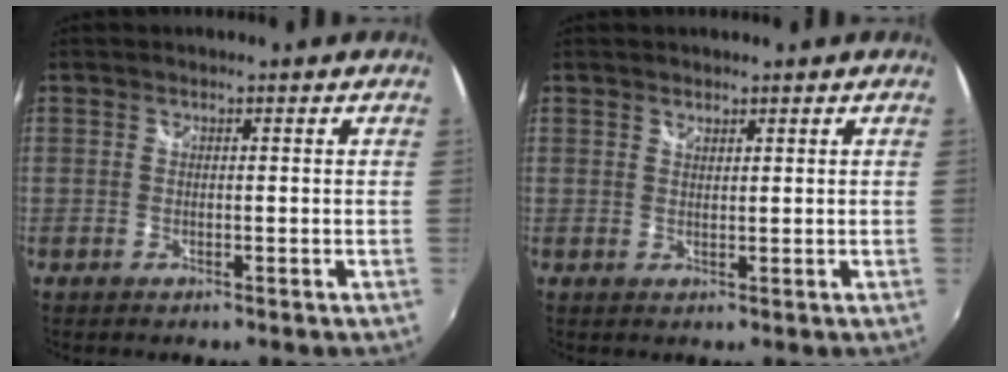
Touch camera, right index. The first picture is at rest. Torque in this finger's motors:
{"motor_torque": [-0.03, 0.16, -0.03, 0.00]}